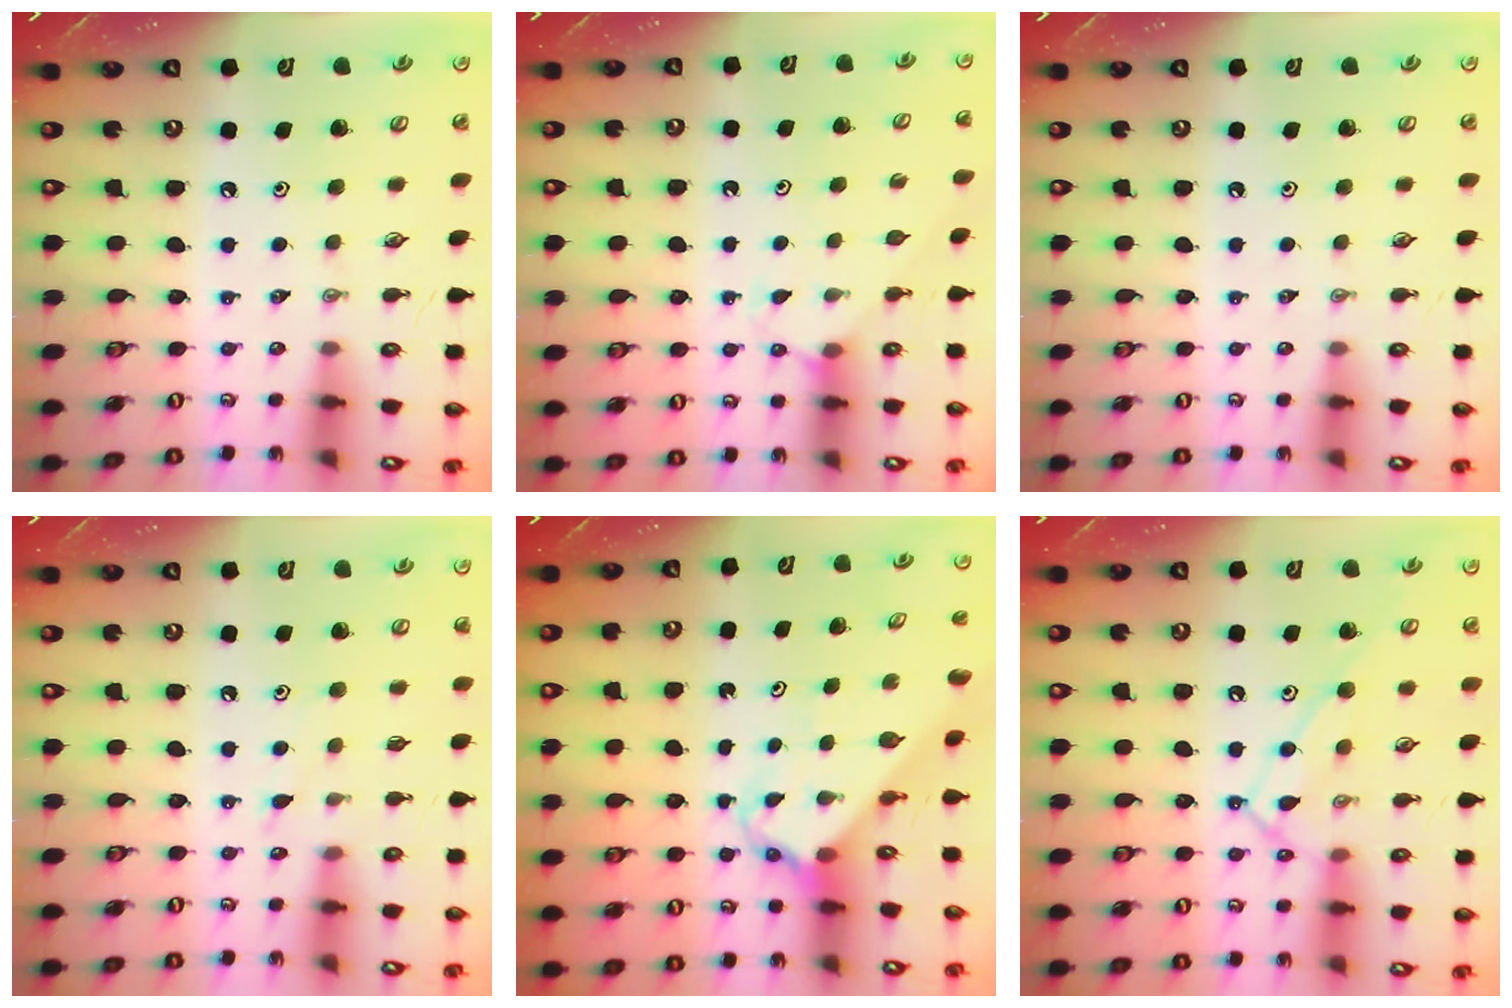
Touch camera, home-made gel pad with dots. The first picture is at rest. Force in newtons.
{"total": 6.5, "press": 6.5, "slide": 0.6}
{"total": 0.0}
{"total": 4.6, "press": 4.6, "slide": 0.4}
{"total": 2.5, "press": 2.5, "slide": 0.2}
{"total": 12.5, "press": 12.5, "slide": 0.9}